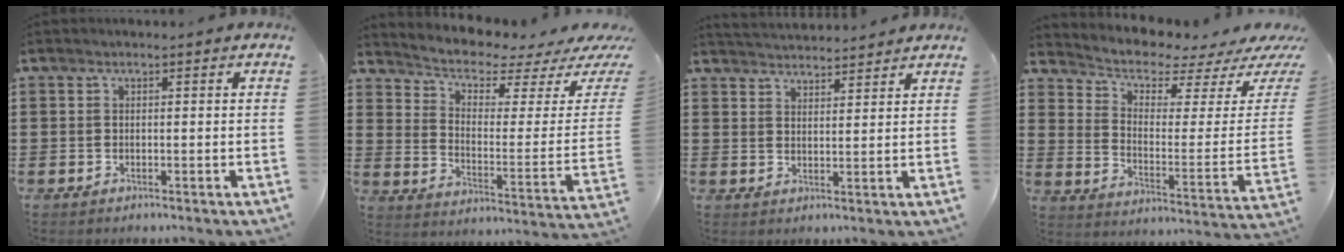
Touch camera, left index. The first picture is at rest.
{"total": 3.8, "force": [3.0, 1.2, 2.0], "torque": [-0.052, -0.034, 0.045]}
{"total": 3.2, "force": [3.2, -0.2, 0.0], "torque": [-0.009, -0.013, 0.058]}
{"total": 3.7, "force": [3.1, 1.1, 1.6], "torque": [-0.054, -0.034, 0.049]}